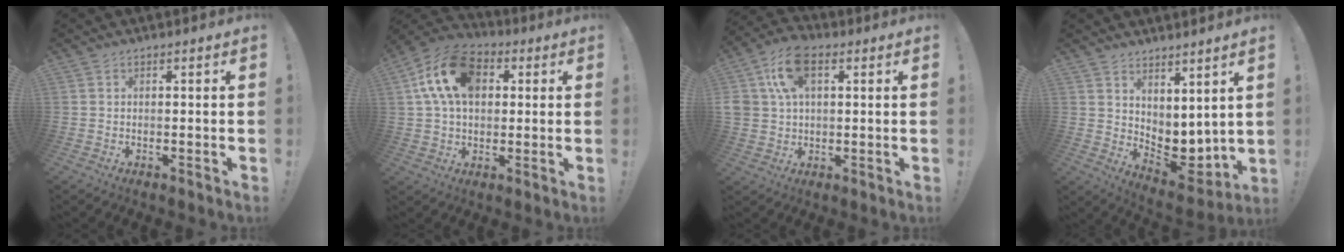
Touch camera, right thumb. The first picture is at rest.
{"total": 16.4, "force": [4.7, 11.4, 10.9], "torque": [-0.192, 0.007, 0.089]}
{"total": 13.0, "force": [4.3, 8.4, 8.9], "torque": [-0.185, 0.003, 0.082]}
{"total": 5.6, "force": [2.5, 4.2, 2.7], "torque": [-0.017, -0.046, 0.058]}